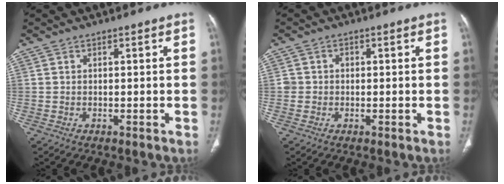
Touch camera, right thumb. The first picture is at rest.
{"total": 2.1, "force": [-0.1, 2.0, 0.5], "torque": [0.006, 0.009, -0.002]}